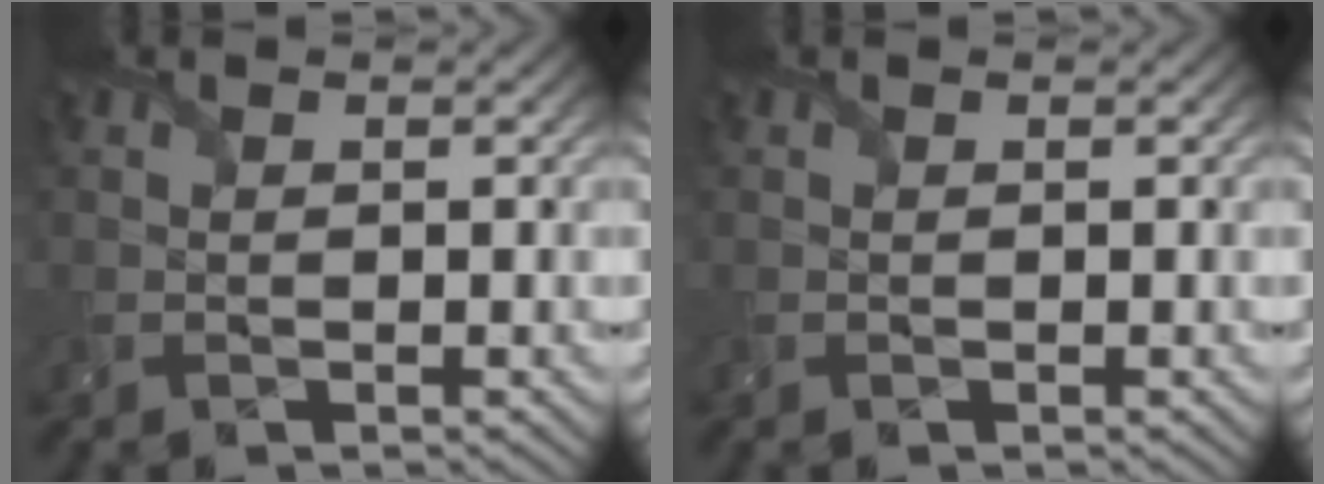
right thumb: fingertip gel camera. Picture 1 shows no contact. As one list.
[{"total": 0.0}]